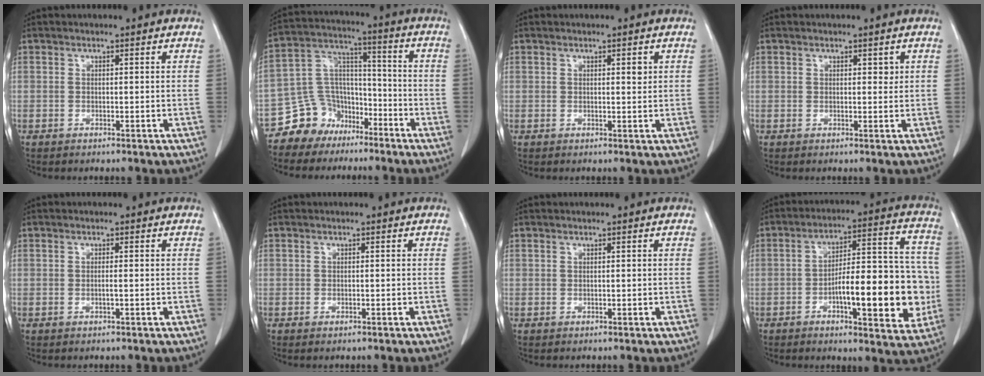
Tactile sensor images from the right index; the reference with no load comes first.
{"total": 10.0, "force": [-7.1, 7.0, 0.8], "torque": [-0.020, 0.058, -0.127]}
{"total": 1.0, "force": [0.4, 0.4, 0.9], "torque": [-0.012, 0.000, 0.006]}
{"total": 1.0, "force": [0.5, 0.6, 0.6], "torque": [-0.004, -0.001, 0.006]}
{"total": 0.8, "force": [-0.2, 0.0, 0.8], "torque": [-0.016, 0.000, -0.003]}
{"total": 0.8, "force": [-0.5, 0.2, 0.5], "torque": [-0.013, -0.001, -0.005]}
{"total": 0.0}
{"total": 17.3, "force": [-3.7, 4.9, 16.2], "torque": [-0.228, 0.025, -0.051]}